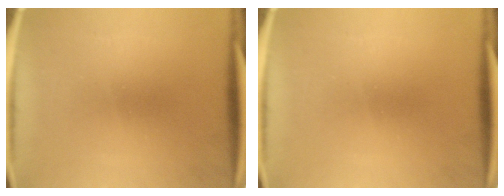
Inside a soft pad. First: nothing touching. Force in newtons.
{"total": 0.0}